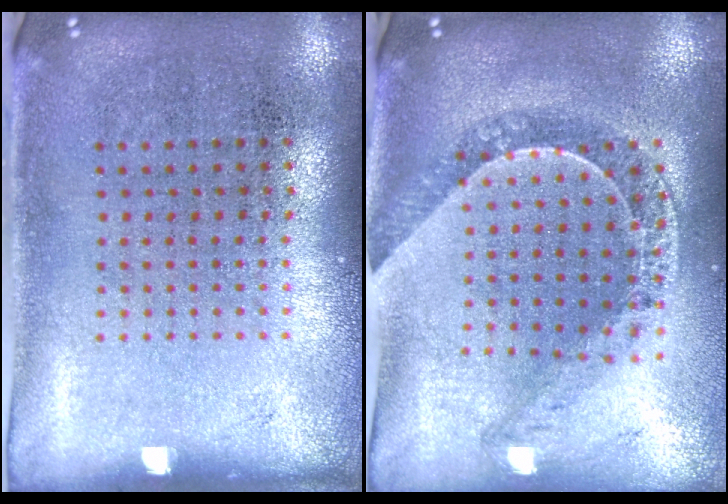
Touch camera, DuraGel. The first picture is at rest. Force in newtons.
{"total": 1.1, "press": 1.1, "slide": 0.3}